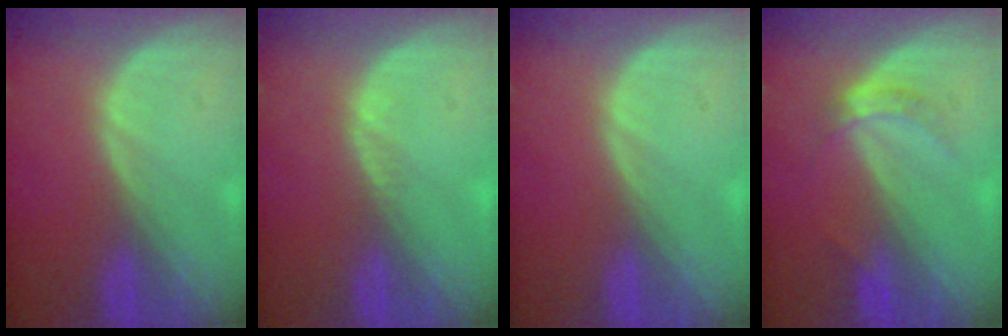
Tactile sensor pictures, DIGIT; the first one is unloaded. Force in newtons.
{"total": 0.7, "press": 0.6, "slide": 0.4}
{"total": 0.0}
{"total": 3.2, "press": 2.9, "slide": 1.3}